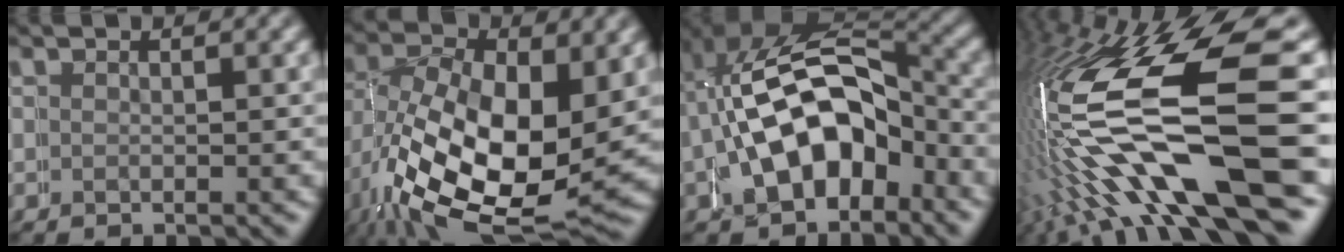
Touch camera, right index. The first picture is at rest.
{"total": 12.9, "force": [-1.0, 9.1, 9.1], "torque": [-0.201, -0.073, 0.019]}
{"total": 10.1, "force": [-1.6, 7.8, 6.2], "torque": [-0.142, -0.027, -0.014]}
{"total": 14.6, "force": [0.0, 6.1, 13.3], "torque": [-0.251, -0.019, 0.016]}